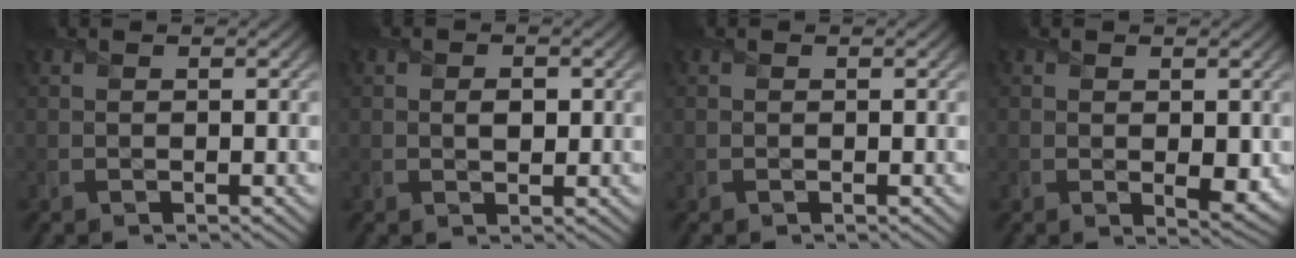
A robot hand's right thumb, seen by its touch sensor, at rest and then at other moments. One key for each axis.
{"total": 1.5, "fx": 0.1, "fy": 0.9, "fz": 1.3, "tx": -0.025, "ty": -0.002, "tz": -0.001}
{"total": 0.0}
{"total": 2.3, "fx": 0.0, "fy": 1.1, "fz": 2.0, "tx": -0.033, "ty": -0.010, "tz": 0.005}